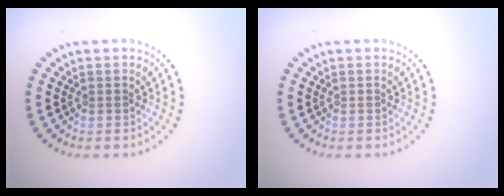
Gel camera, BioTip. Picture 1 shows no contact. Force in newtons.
{"total": 0.0}